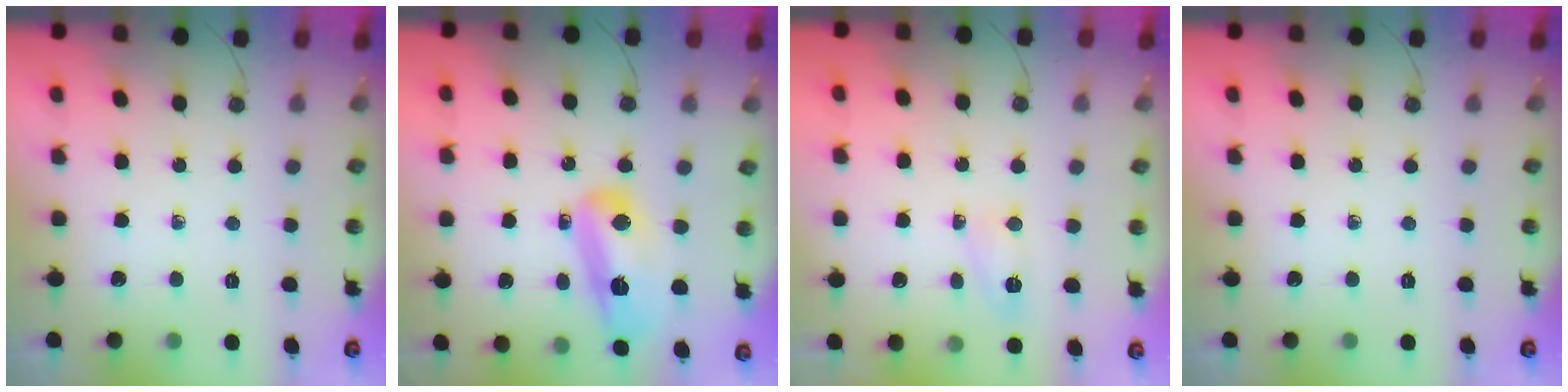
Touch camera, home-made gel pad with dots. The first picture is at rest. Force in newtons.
{"total": 13.2, "press": 13.1, "slide": 1.3}
{"total": 3.9, "press": 3.9, "slide": 0.5}
{"total": 0.0}